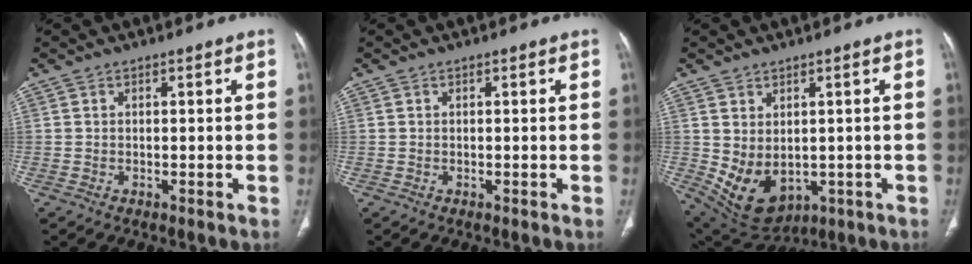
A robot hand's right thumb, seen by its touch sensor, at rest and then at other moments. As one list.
[{"total": 0.0}, {"total": 10.3, "force": [-1.0, 7.1, 7.5], "torque": [-0.119, -0.005, 0.019]}]